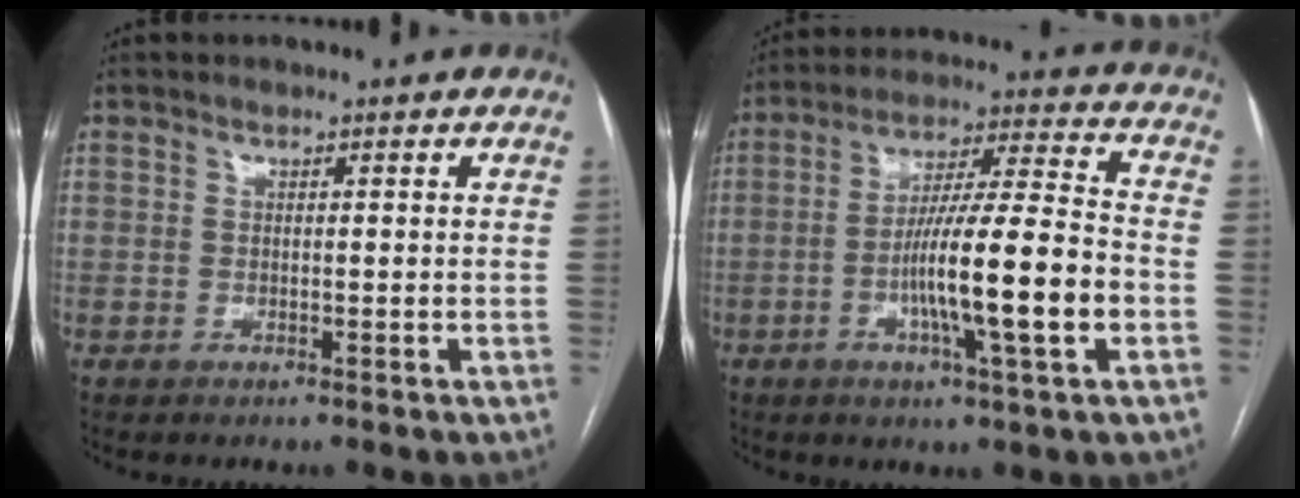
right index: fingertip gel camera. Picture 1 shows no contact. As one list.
[{"total": 15.0, "force": [-3.8, 0.3, 14.5], "torque": [-0.253, 0.000, -0.065]}]